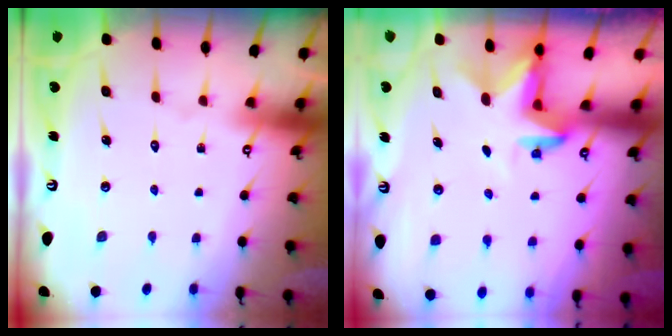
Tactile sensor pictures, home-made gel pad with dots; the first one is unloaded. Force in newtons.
{"total": 3.0, "press": 3.0, "slide": 0.1}